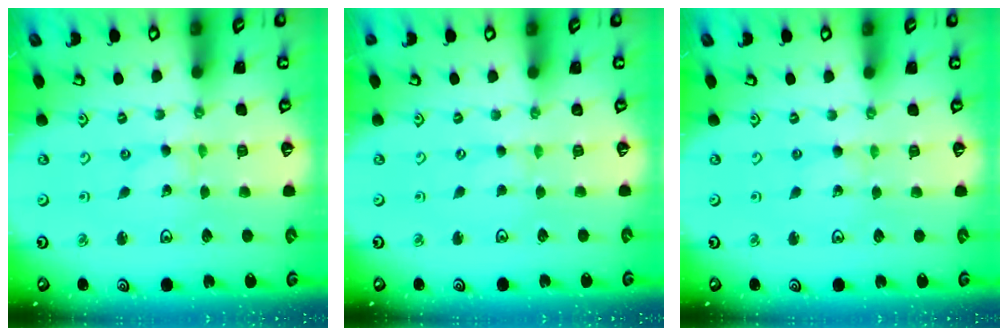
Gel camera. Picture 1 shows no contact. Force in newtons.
{"total": 0.8, "press": 0.8, "slide": 0.1}
{"total": 1.3, "press": 1.3, "slide": 0.2}